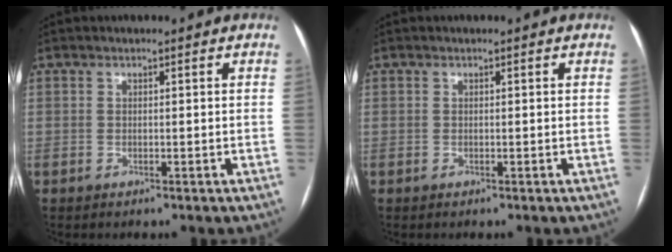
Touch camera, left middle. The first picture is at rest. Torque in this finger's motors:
{"motor_torque": [0.00, -0.03, 0.00, 0.00]}